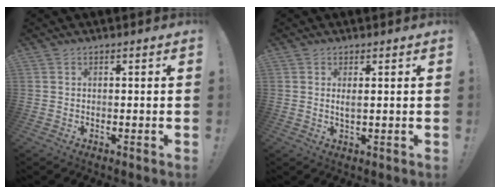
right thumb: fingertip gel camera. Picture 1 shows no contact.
{"total": 1.9, "force": [0.7, 0.1, 1.8], "torque": [-0.028, -0.006, 0.010]}